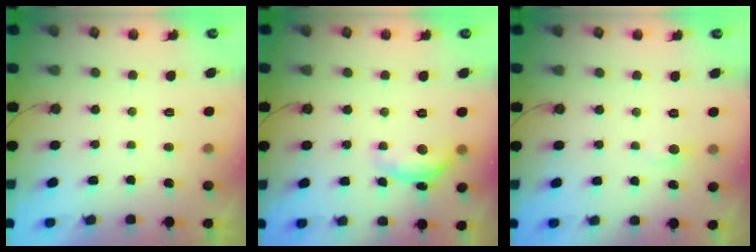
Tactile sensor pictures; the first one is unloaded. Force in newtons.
{"total": 11.3, "press": 11.3, "slide": 0.6}
{"total": 3.9, "press": 3.9, "slide": 0.5}